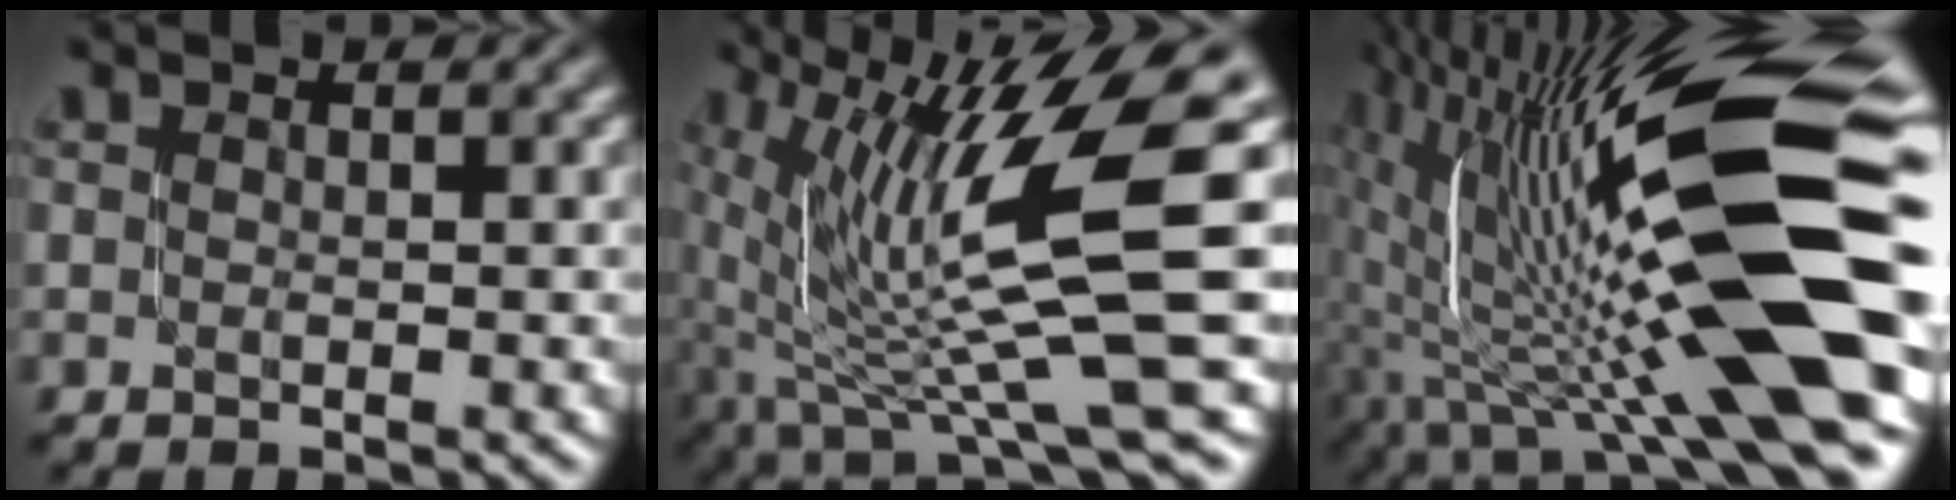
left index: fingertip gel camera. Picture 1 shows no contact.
{"total": 12.2, "force": [1.4, 3.4, 11.7], "torque": [-0.212, -0.011, 0.033]}
{"total": 16.3, "force": [-0.7, 4.1, 15.8], "torque": [-0.262, 0.007, -0.018]}